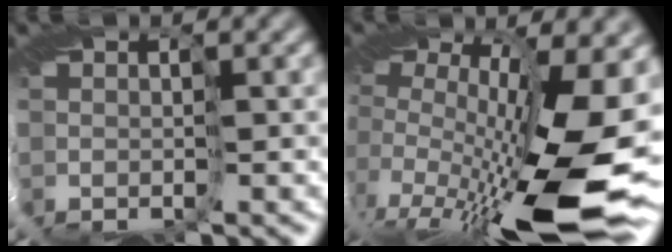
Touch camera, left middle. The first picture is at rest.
{"total": 16.3, "force": [-3.3, 6.1, 14.8], "torque": [-0.273, -0.031, -0.057]}